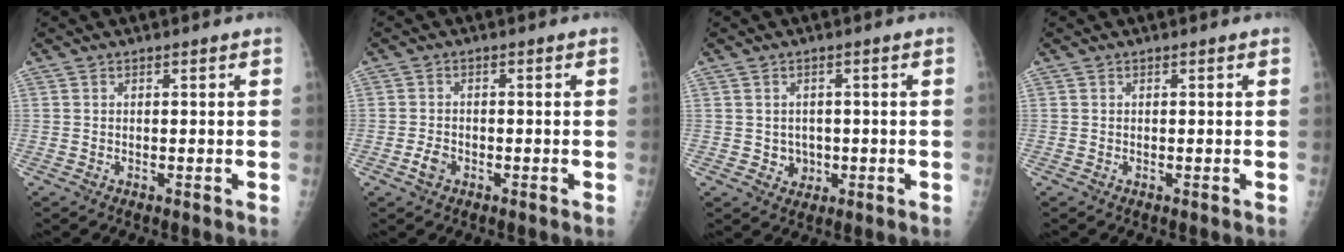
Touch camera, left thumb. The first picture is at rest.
{"total": 2.2, "force": [-1.0, 1.6, 1.3], "torque": [-0.022, 0.004, -0.020]}
{"total": 2.9, "force": [-0.3, 2.7, 1.0], "torque": [0.001, 0.003, 0.002]}
{"total": 0.0}